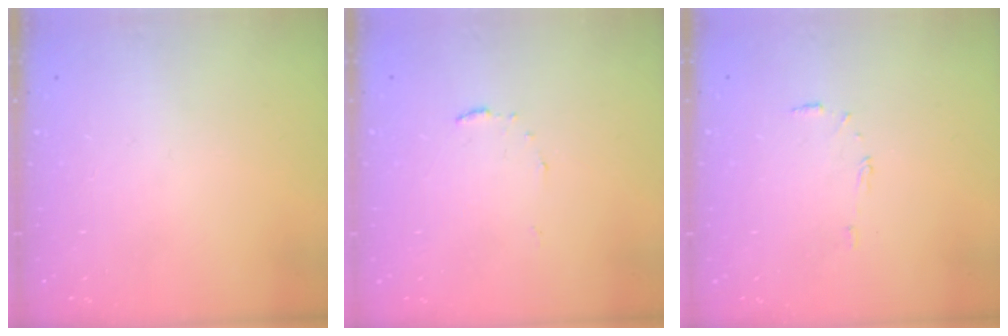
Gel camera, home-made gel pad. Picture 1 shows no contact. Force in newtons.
{"total": 3.8, "press": 3.8, "slide": 0.3}
{"total": 5.2, "press": 5.1, "slide": 0.4}